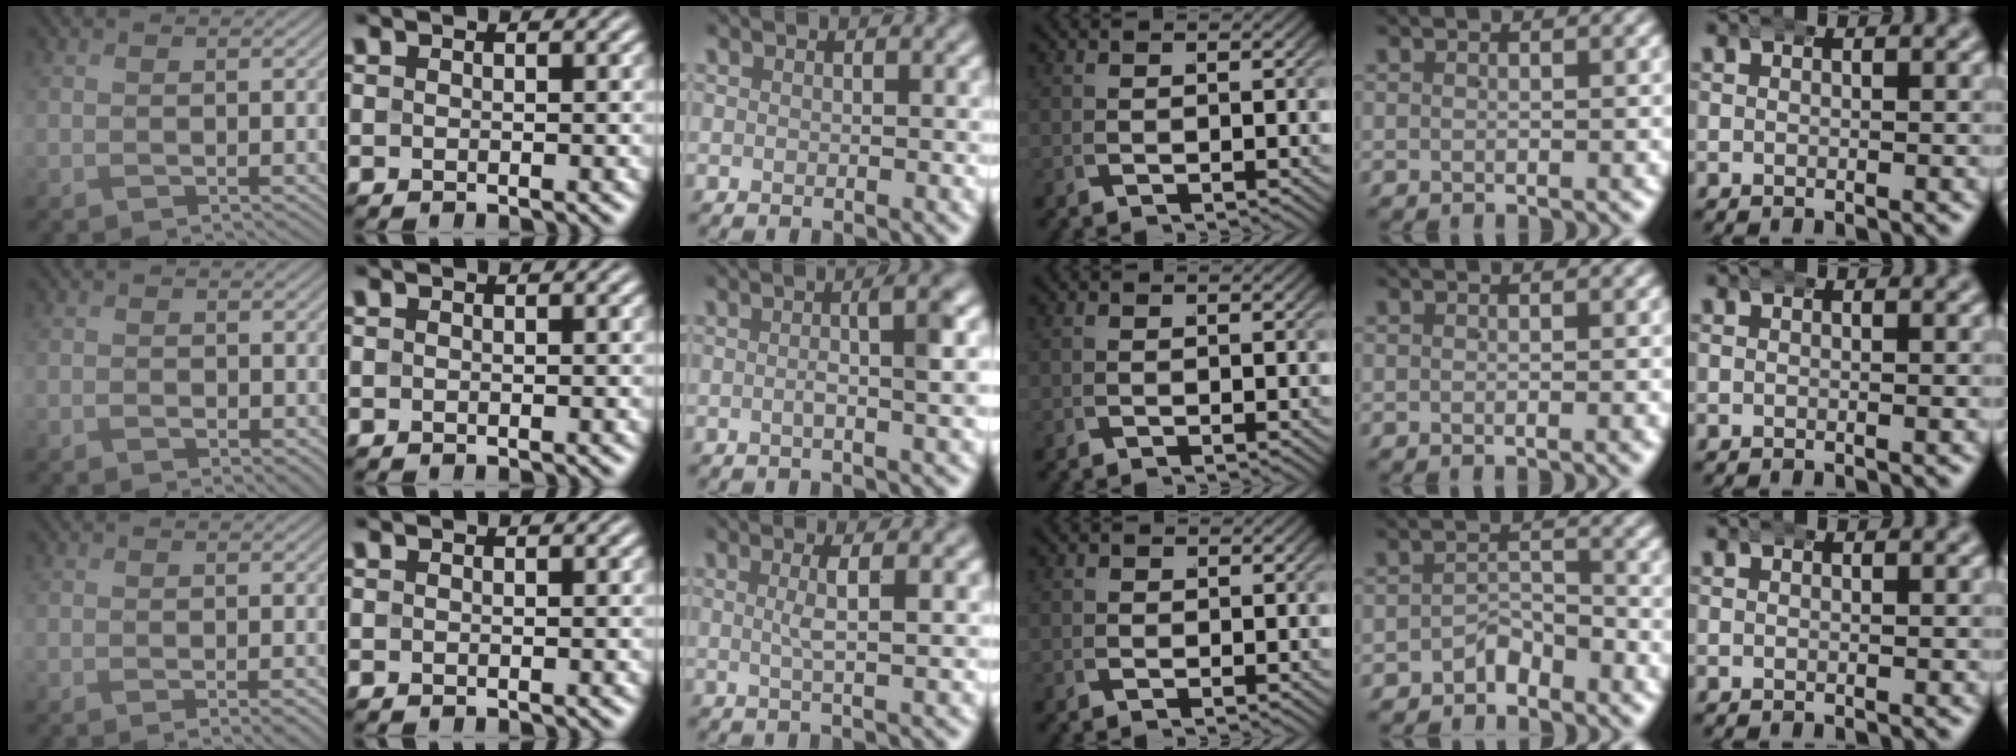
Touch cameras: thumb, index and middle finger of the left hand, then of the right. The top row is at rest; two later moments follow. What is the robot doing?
{"motion": "wrap", "object": "aluminum foil"}